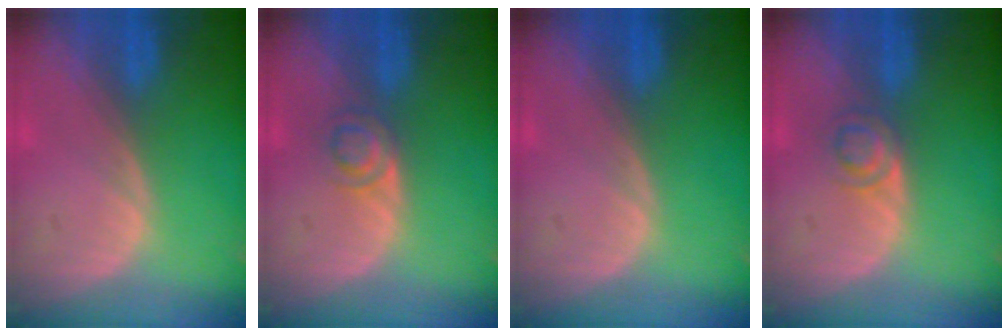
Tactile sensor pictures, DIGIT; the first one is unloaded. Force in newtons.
{"total": 3.0, "press": 2.9, "slide": 0.2}
{"total": 0.0}
{"total": 3.0, "press": 2.9, "slide": 0.2}